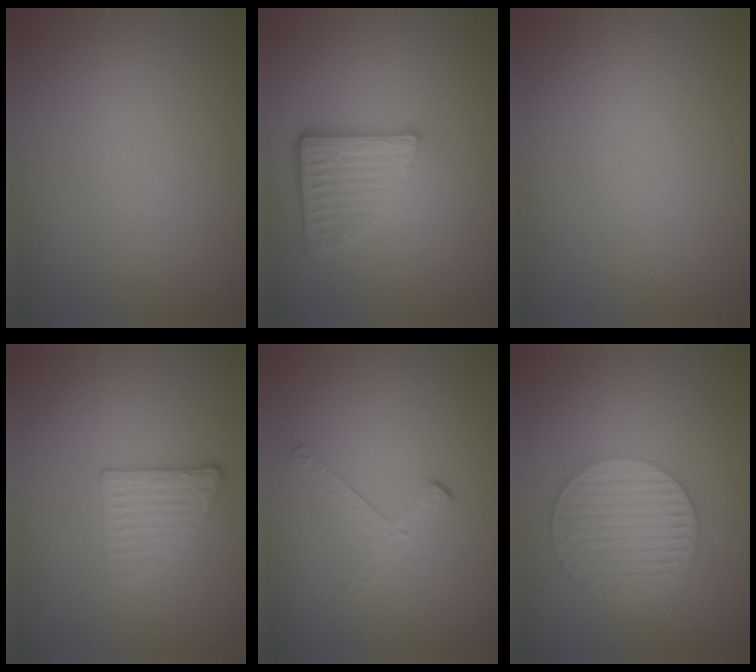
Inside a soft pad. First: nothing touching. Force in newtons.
{"total": 4.6, "press": 3.5, "slide": 3.0}
{"total": 0.0}
{"total": 2.7, "press": 2.5, "slide": 1.0}
{"total": 1.8, "press": 1.1, "slide": 1.4}
{"total": 6.5, "press": 4.4, "slide": 4.8}